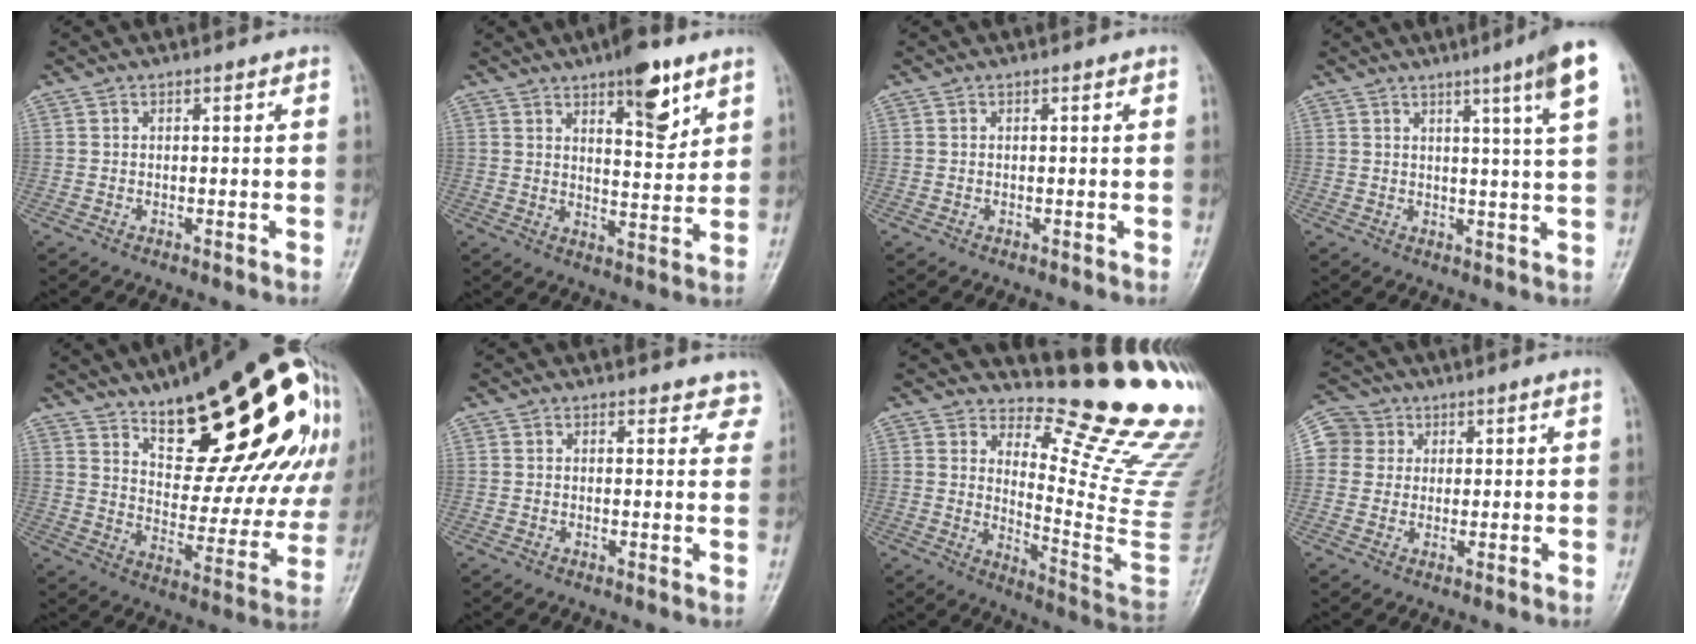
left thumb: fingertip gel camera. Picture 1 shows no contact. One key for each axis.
{"total": 10.2, "fx": 6.0, "fy": 3.6, "fz": 7.4, "tx": -0.085, "ty": -0.035, "tz": 0.090}
{"total": 0.0}
{"total": 8.5, "fx": 4.3, "fy": -0.6, "fz": 7.3, "tx": -0.105, "ty": -0.017, "tz": 0.057}
{"total": 29.6, "fx": 16.7, "fy": 10.3, "fz": 22.2, "tx": -0.274, "ty": -0.064, "tz": 0.247}
{"total": 4.9, "fx": 4.4, "fy": 2.1, "fz": 0.4, "tx": 0.041, "ty": -0.018, "tz": 0.024}
{"total": 18.8, "fx": 13.4, "fy": 3.5, "fz": 12.7, "tx": -0.146, "ty": -0.150, "tz": 0.185}
{"total": 6.1, "fx": 1.5, "fy": 5.9, "fz": 0.7, "tx": 0.019, "ty": 0.010, "tz": 0.021}